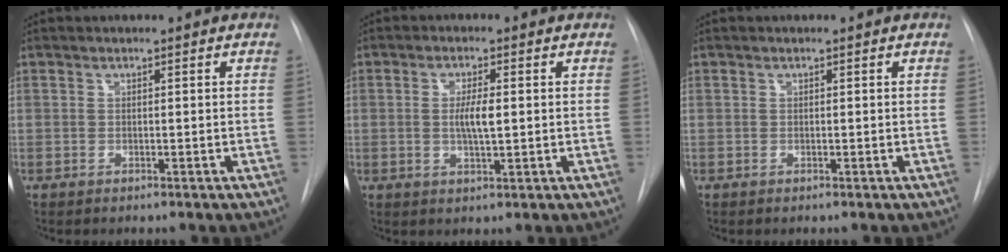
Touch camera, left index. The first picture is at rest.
{"total": 3.6, "force": [-0.3, 0.6, 3.6], "torque": [-0.066, -0.009, -0.005]}
{"total": 0.0}